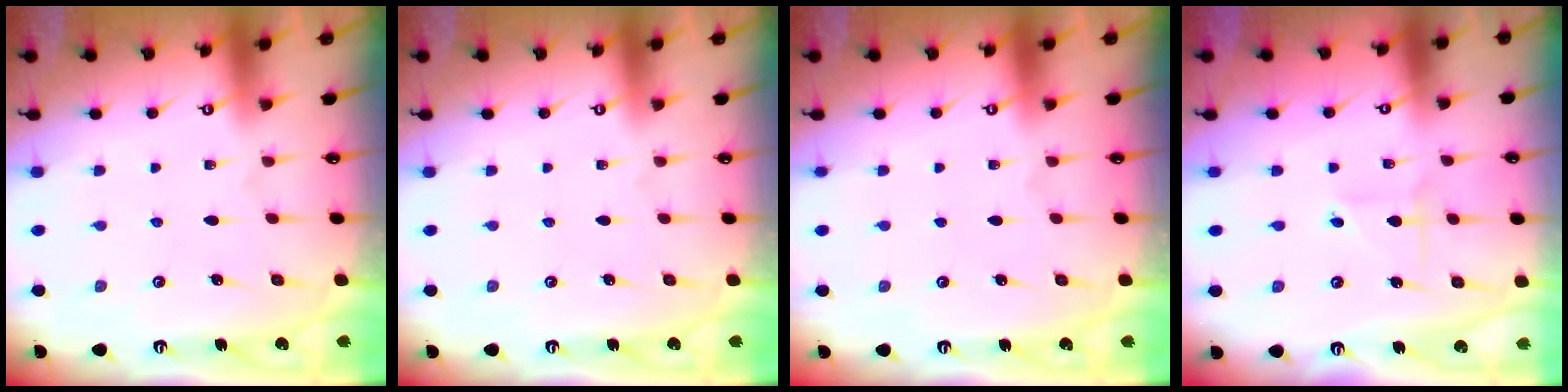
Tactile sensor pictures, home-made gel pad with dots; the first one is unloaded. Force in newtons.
{"total": 0.0}
{"total": 0.0}
{"total": 2.6, "press": 2.6, "slide": 0.2}